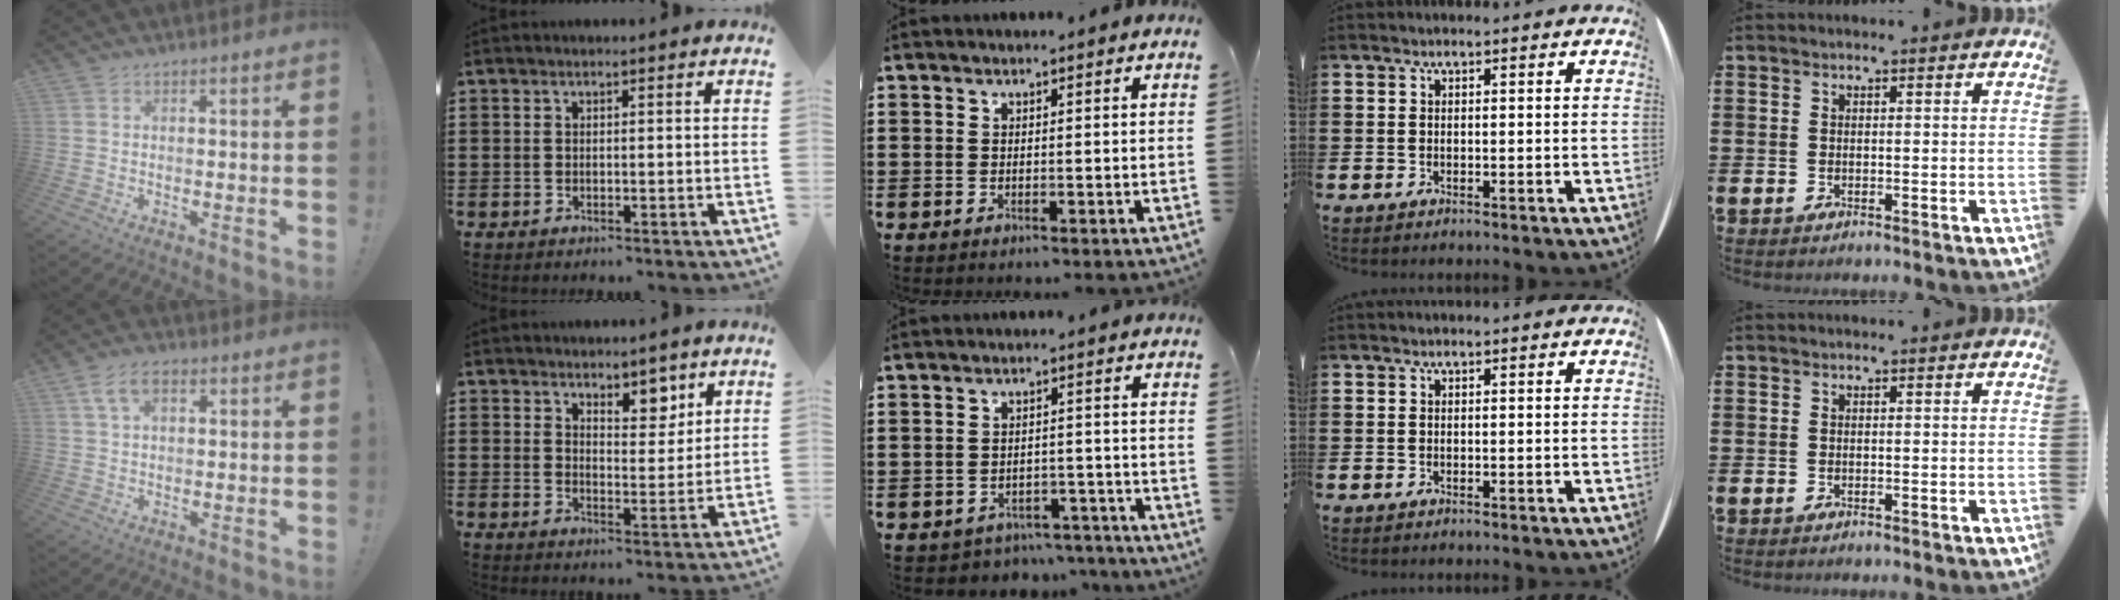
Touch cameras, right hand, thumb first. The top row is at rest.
{"thumb": {"total": 6.3, "force": [2.5, 3.5, 4.6], "torque": [-0.086, 0.007, 0.049]}, "index": {"total": 4.9, "force": [4.1, 2.4, 1.4], "torque": [-0.019, -0.015, 0.069]}, "middle": {"total": 2.9, "force": [-2.9, 0.4, -0.2], "torque": [-0.006, -0.002, -0.063]}}